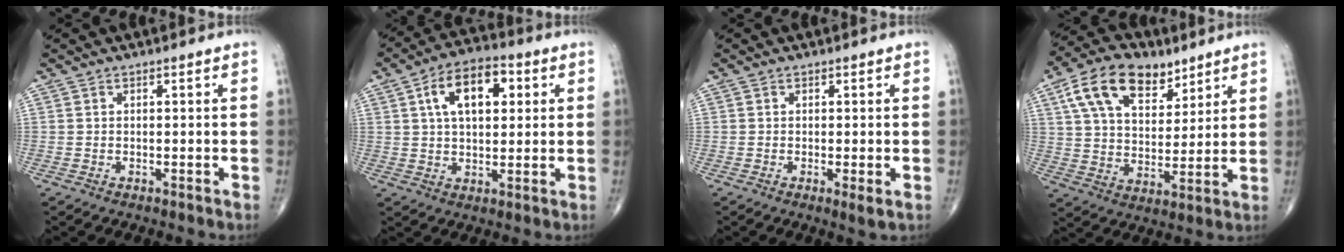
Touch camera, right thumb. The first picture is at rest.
{"total": 12.3, "force": [3.7, 6.8, 9.6], "torque": [-0.141, 0.010, 0.054]}
{"total": 1.8, "force": [-0.3, 0.2, 1.8], "torque": [-0.034, -0.008, -0.007]}
{"total": 16.1, "force": [8.6, 9.4, 9.9], "torque": [-0.143, -0.022, 0.154]}